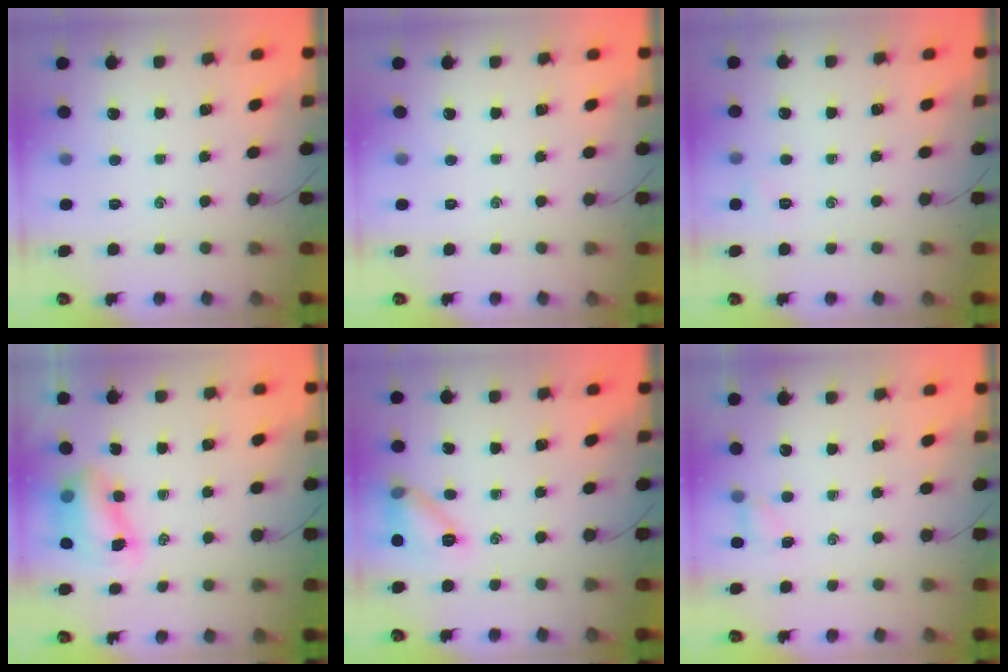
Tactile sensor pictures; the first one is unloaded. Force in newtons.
{"total": 0.0}
{"total": 3.6, "press": 3.4, "slide": 1.0}
{"total": 8.1, "press": 7.9, "slide": 1.3}
{"total": 10.9, "press": 10.9, "slide": 0.5}
{"total": 2.7, "press": 2.5, "slide": 0.8}